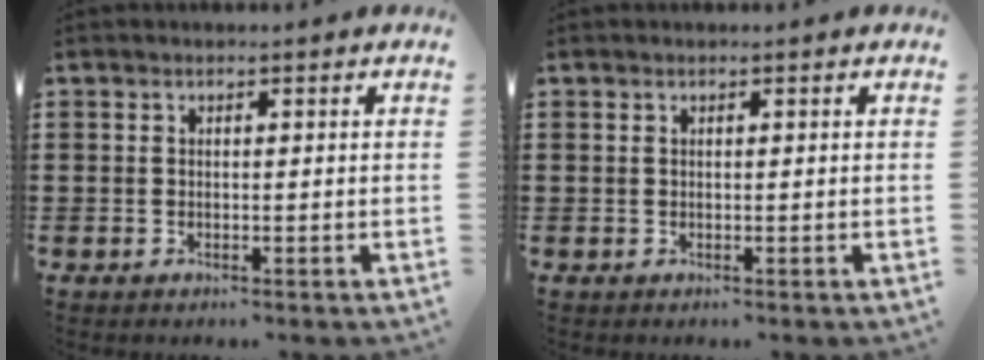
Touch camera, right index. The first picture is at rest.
{"total": 0.0}